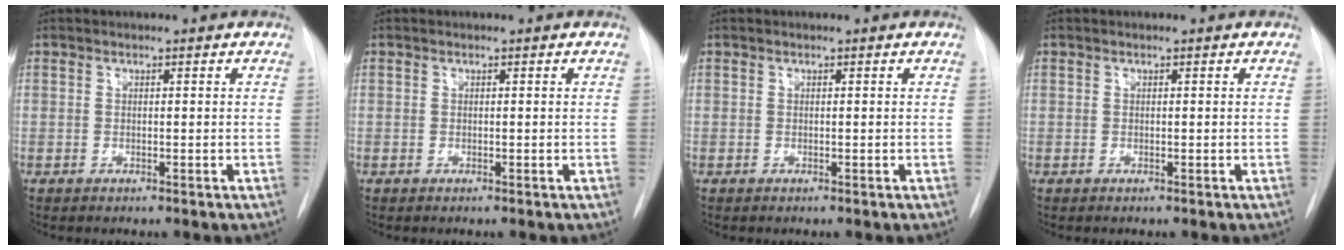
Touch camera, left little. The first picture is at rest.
{"total": 0.0}
{"total": 0.0}
{"total": 0.0}